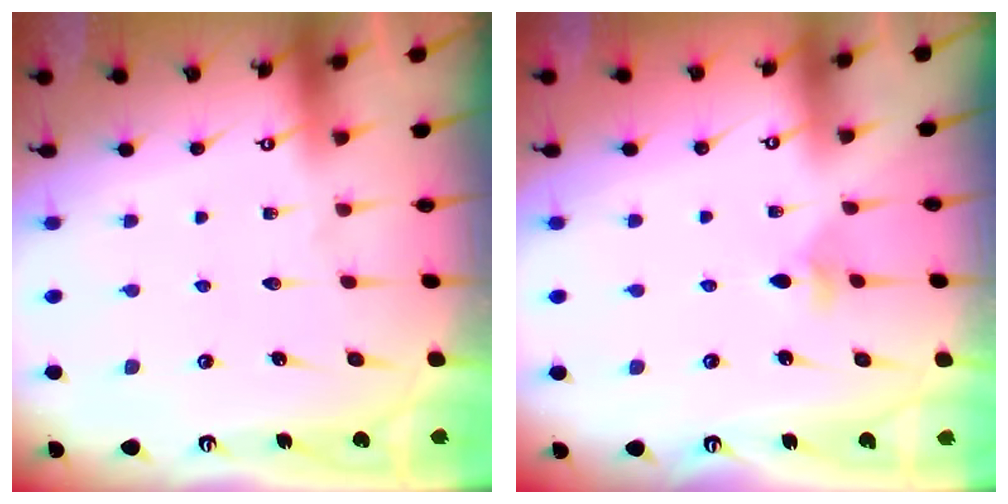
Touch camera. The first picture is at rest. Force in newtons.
{"total": 3.8, "press": 3.7, "slide": 0.8}